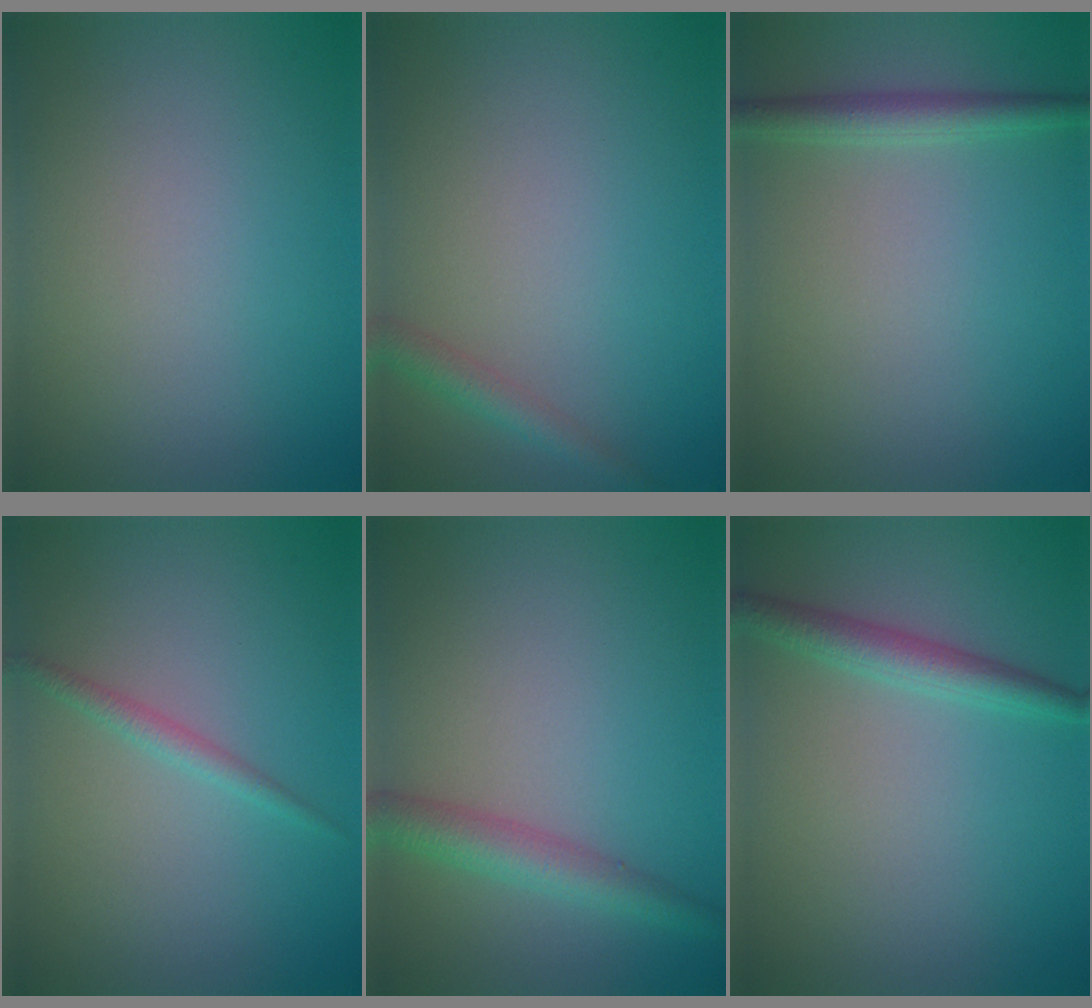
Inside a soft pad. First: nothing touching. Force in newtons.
{"total": 1.8, "press": 1.8, "slide": 0.0}
{"total": 2.2, "press": 2.2, "slide": 0.0}
{"total": 1.3, "press": 1.3, "slide": 0.0}
{"total": 3.2, "press": 3.1, "slide": 0.2}
{"total": 2.7, "press": 2.7, "slide": 0.1}